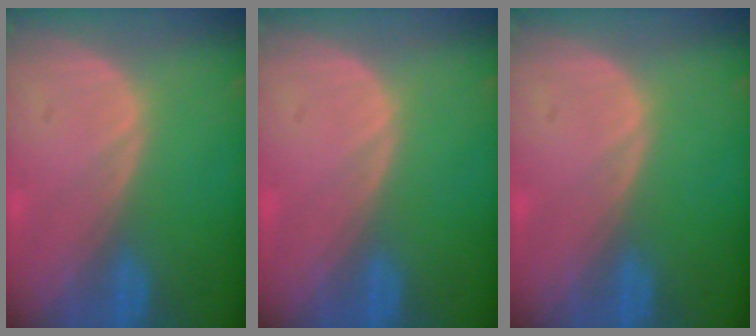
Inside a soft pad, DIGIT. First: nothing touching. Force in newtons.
{"total": 0.0}
{"total": 0.0}